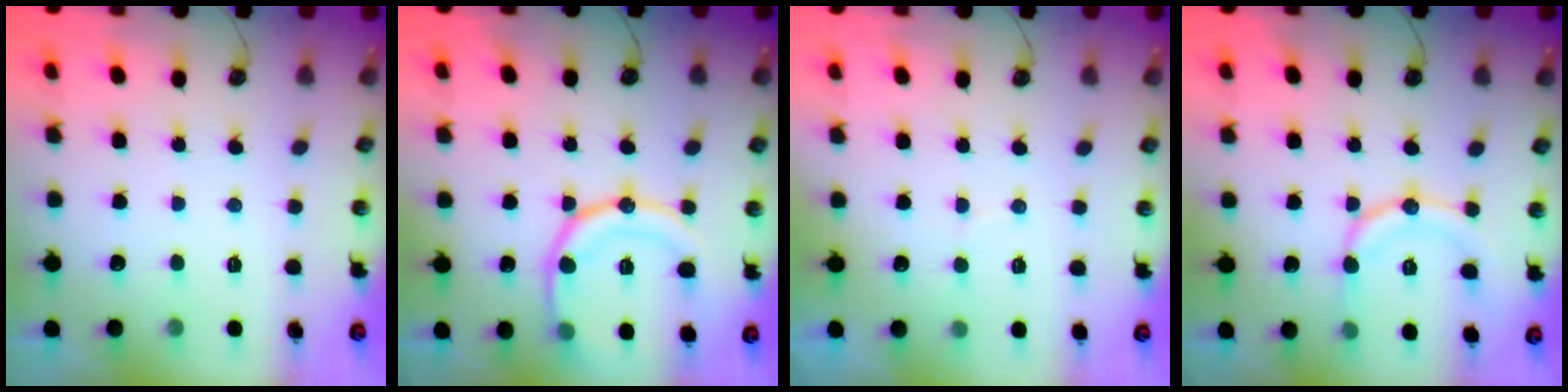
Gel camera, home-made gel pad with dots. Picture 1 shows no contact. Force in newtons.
{"total": 16.6, "press": 16.6, "slide": 1.8}
{"total": 2.3, "press": 2.0, "slide": 1.2}
{"total": 11.4, "press": 11.3, "slide": 1.0}